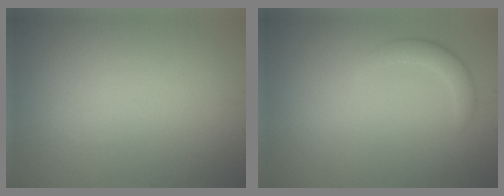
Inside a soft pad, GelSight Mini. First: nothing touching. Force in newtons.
{"total": 1.8, "press": 1.8, "slide": 0.3}